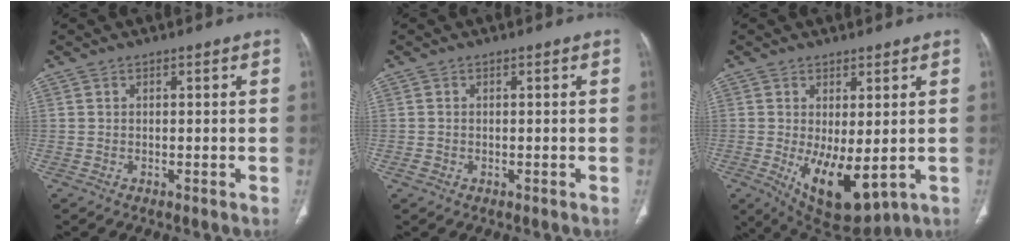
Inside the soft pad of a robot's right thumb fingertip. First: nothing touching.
{"total": 0.9, "force": [-0.3, 0.8, 0.4], "torque": [-0.012, 0.003, -0.003]}
{"total": 11.2, "force": [-1.8, 5.1, 9.9], "torque": [-0.151, -0.024, -0.004]}